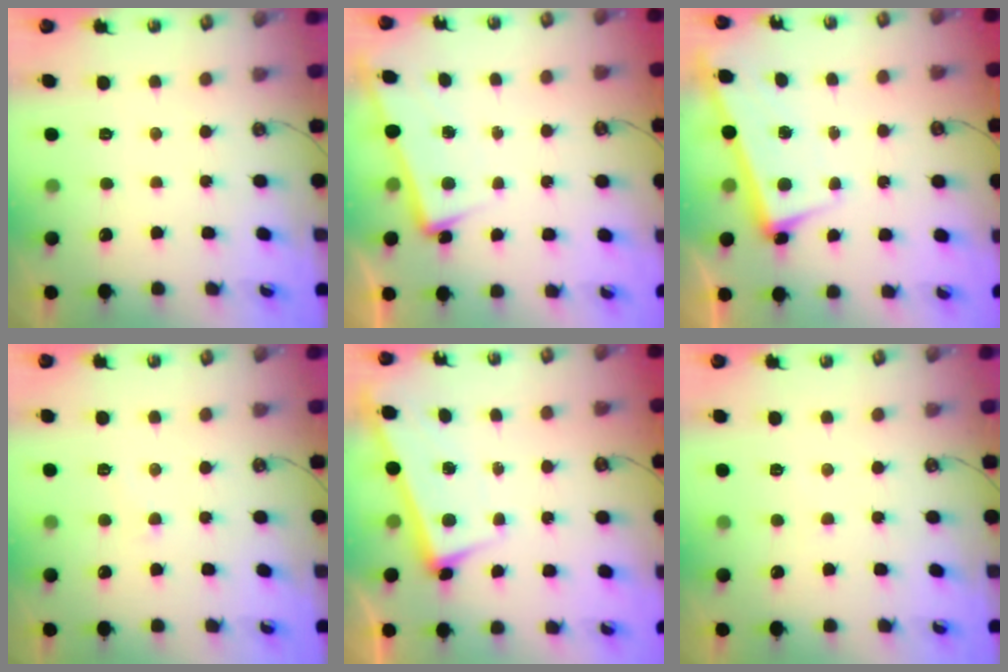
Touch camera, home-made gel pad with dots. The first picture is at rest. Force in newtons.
{"total": 5.1, "press": 5.0, "slide": 0.6}
{"total": 2.7, "press": 2.5, "slide": 1.0}
{"total": 5.0, "press": 4.9, "slide": 0.9}
{"total": 2.9, "press": 2.8, "slide": 0.6}
{"total": 6.5, "press": 6.5, "slide": 0.2}